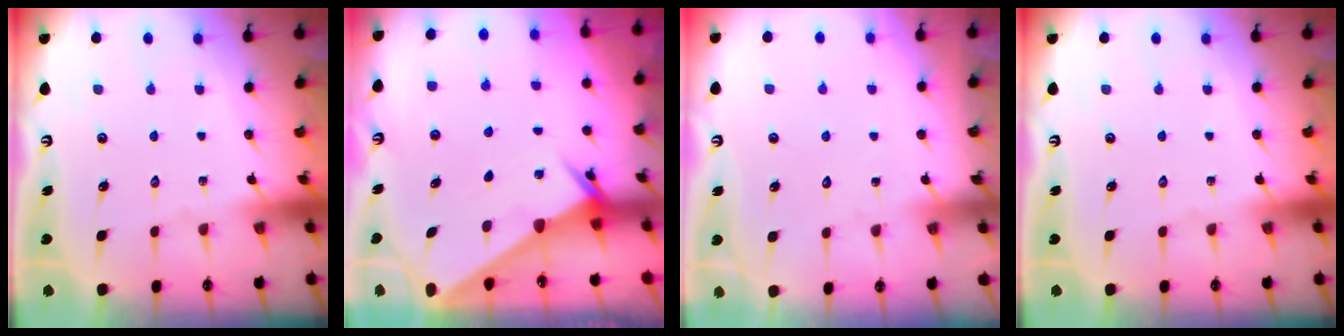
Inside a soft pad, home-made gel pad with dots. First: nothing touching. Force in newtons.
{"total": 2.1, "press": 2.1, "slide": 0.1}
{"total": 5.4, "press": 5.4, "slide": 0.4}
{"total": 0.0}